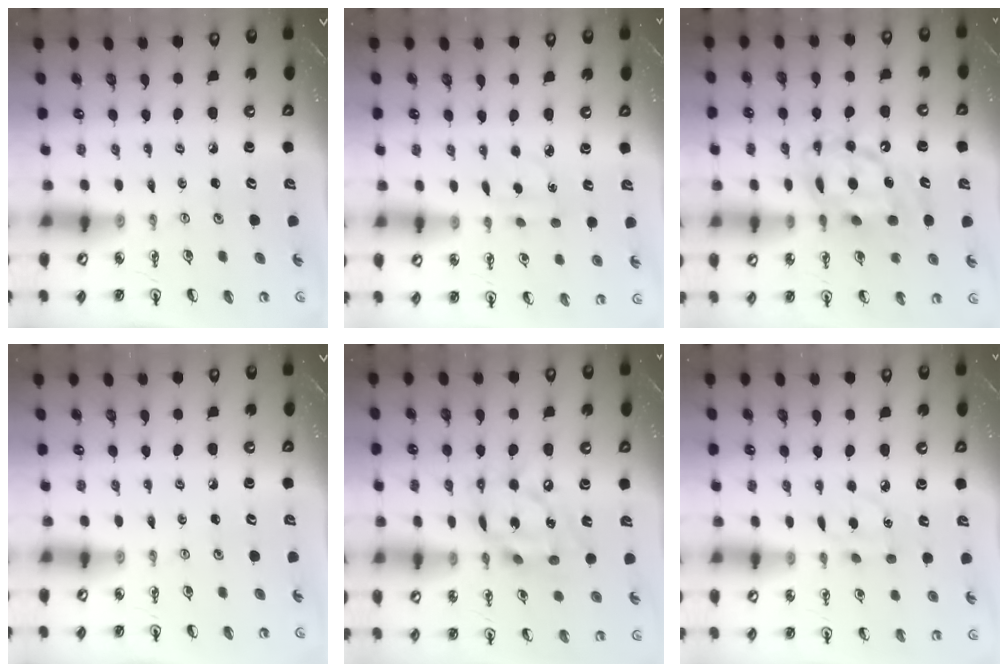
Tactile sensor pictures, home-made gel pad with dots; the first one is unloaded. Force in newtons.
{"total": 2.6, "press": 2.5, "slide": 0.7}
{"total": 13.6, "press": 13.5, "slide": 1.2}
{"total": 0.0}
{"total": 14.6, "press": 14.5, "slide": 1.7}
{"total": 6.3, "press": 6.3, "slide": 0.6}